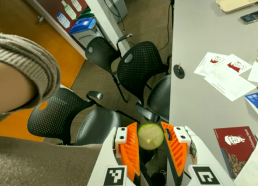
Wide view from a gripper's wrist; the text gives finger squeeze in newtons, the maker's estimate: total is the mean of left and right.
{"total": 10.0, "left": 10.1, "right": 10.0}